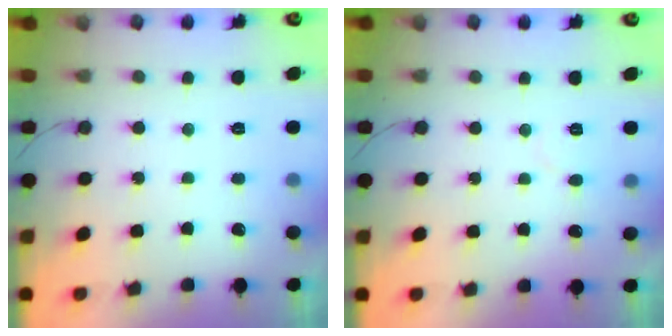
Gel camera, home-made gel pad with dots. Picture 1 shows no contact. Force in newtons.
{"total": 2.9, "press": 2.9, "slide": 0.2}